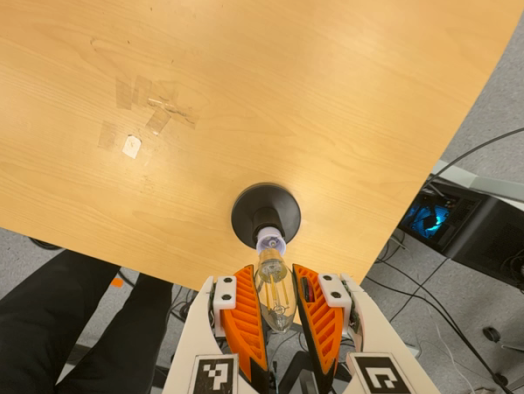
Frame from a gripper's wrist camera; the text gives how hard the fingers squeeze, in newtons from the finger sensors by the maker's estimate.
{"total": 11.2, "left": 12.5, "right": 9.8}